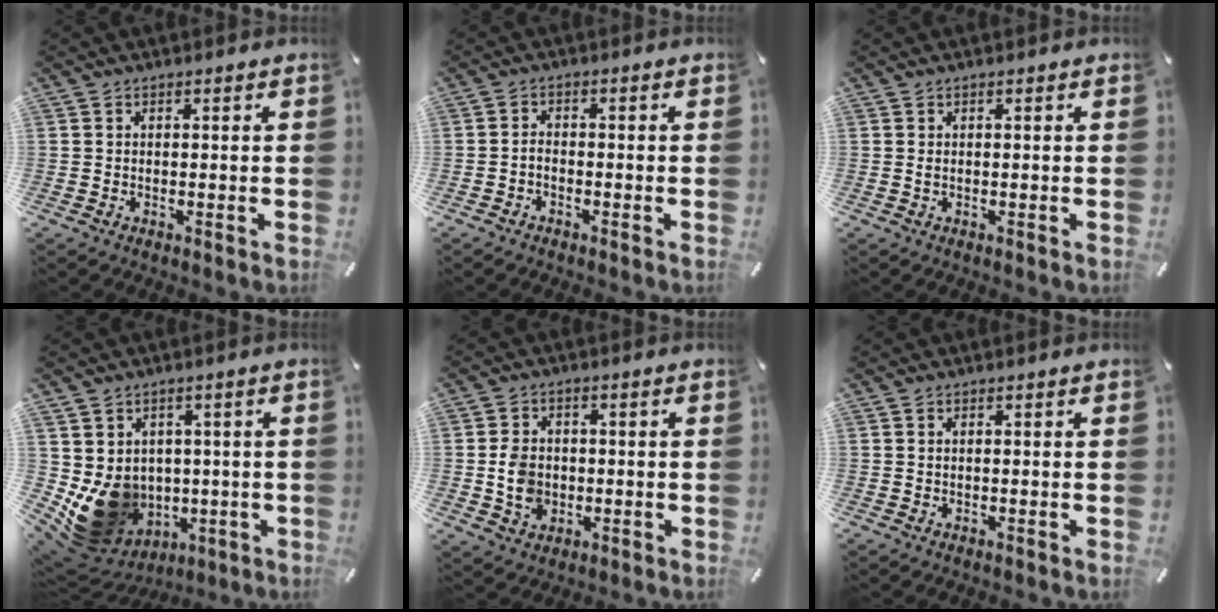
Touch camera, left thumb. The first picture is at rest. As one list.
[{"total": 1.7, "force": [-1.4, 0.8, 0.7], "torque": [-0.015, 0.008, -0.027]}, {"total": 0.6, "force": [0.0, 0.2, 0.6], "torque": [-0.013, 0.001, 0.000]}, {"total": 12.3, "force": [-0.8, 11.2, 5.0], "torque": [-0.112, -0.020, -0.004]}, {"total": 7.0, "force": [-0.9, 5.9, 3.7], "torque": [-0.074, 0.002, -0.018]}, {"total": 0.0}]